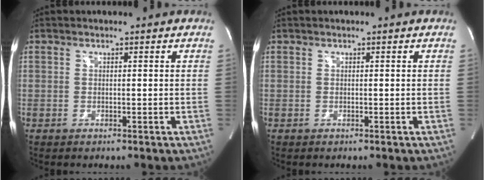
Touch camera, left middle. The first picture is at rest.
{"total": 0.0}